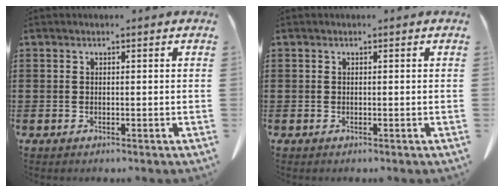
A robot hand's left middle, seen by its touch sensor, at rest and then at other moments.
{"total": 0.0}